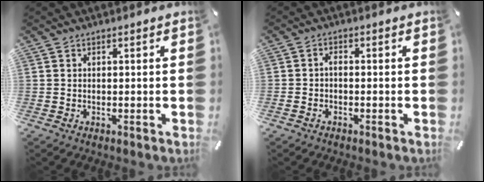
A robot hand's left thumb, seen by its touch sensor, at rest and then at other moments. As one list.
[{"total": 1.4, "force": [-0.8, 0.5, 1.1], "torque": [-0.020, 0.003, -0.016]}]